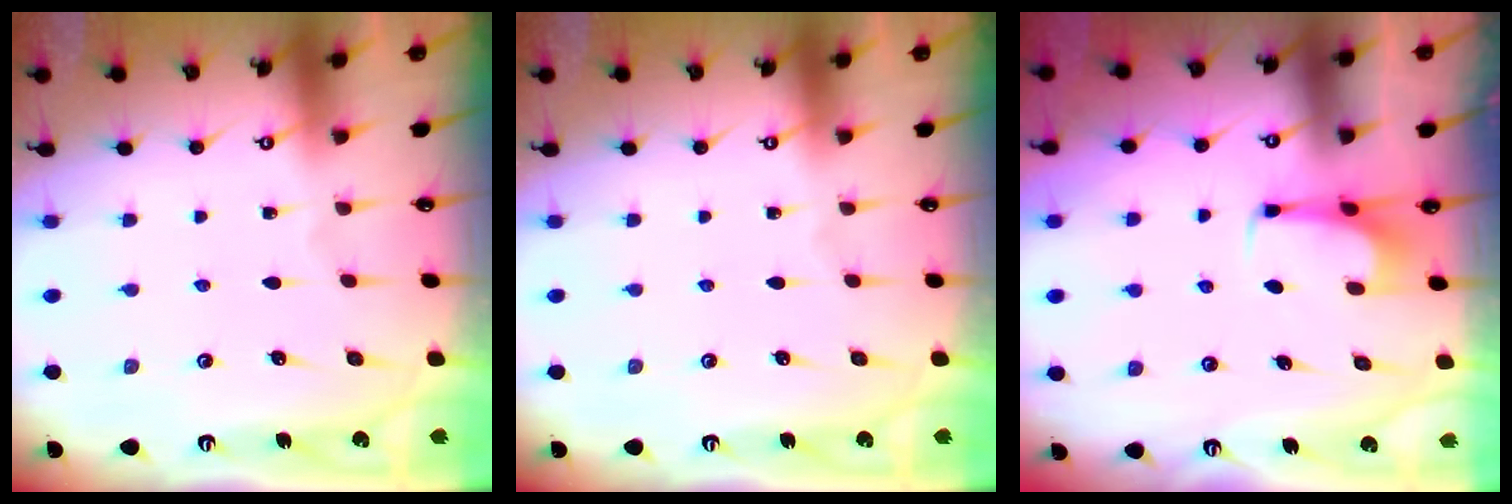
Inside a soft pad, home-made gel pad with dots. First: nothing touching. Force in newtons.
{"total": 0.0}
{"total": 2.1, "press": 2.1, "slide": 0.1}